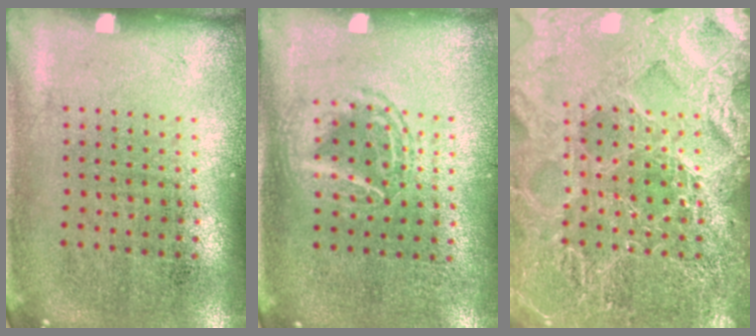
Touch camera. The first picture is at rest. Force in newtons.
{"total": 1.3, "press": 1.2, "slide": 0.5}
{"total": 6.4, "press": 6.3, "slide": 0.8}